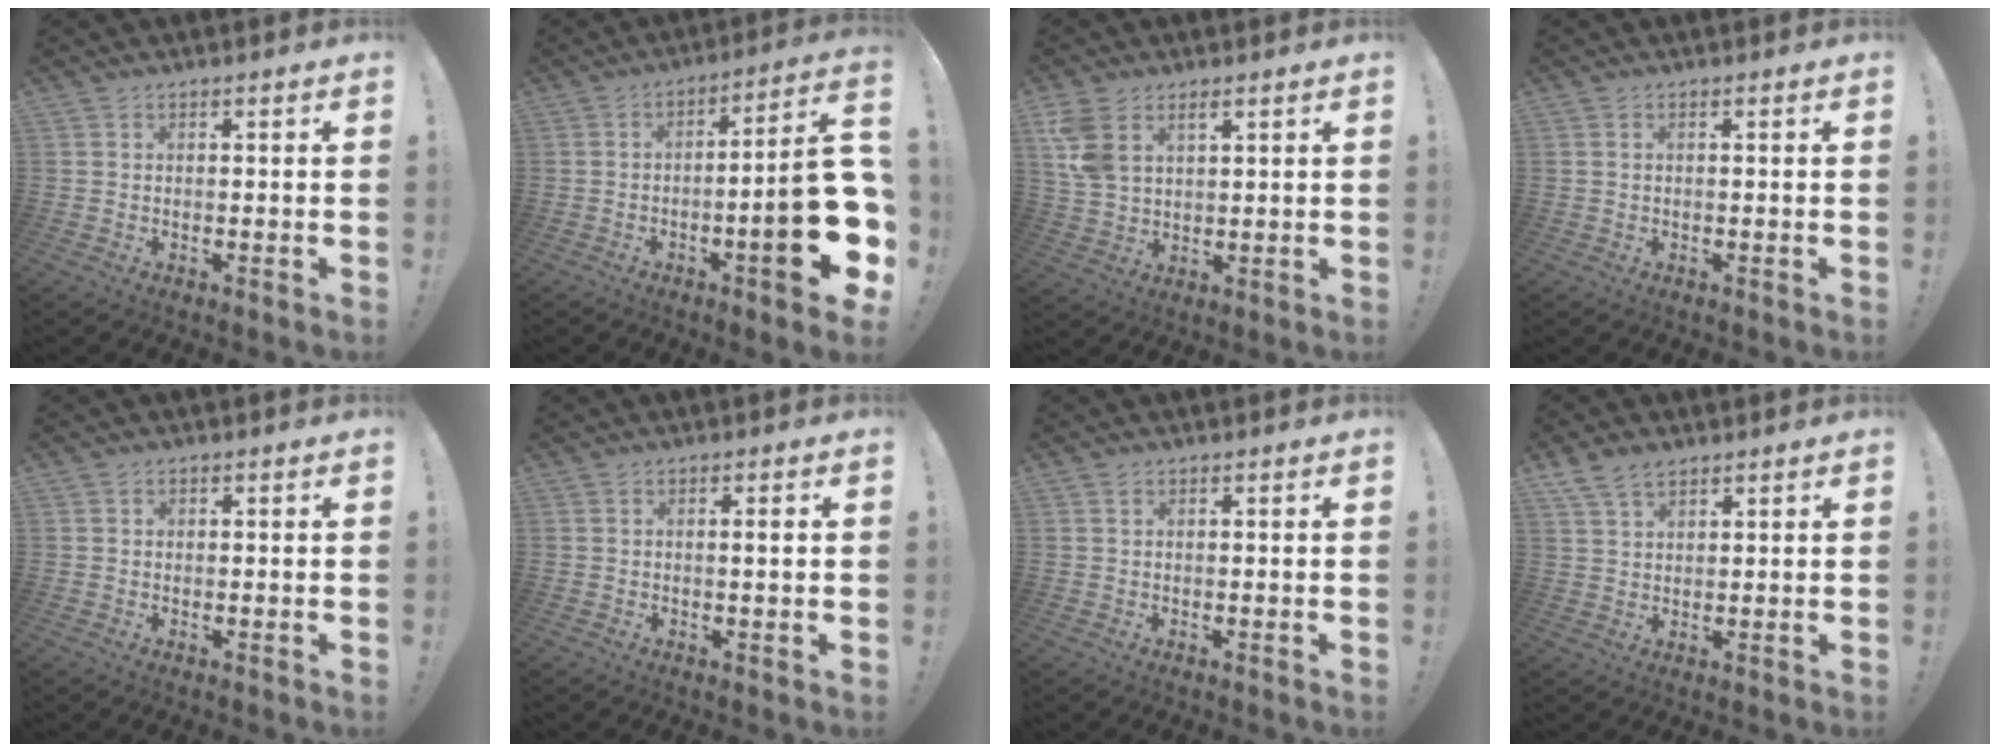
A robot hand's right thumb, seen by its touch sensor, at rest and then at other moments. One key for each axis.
{"total": 19.6, "fx": -5.1, "fy": 3.8, "fz": 18.5, "tx": -0.256, "ty": 0.023, "tz": -0.071}
{"total": 8.3, "fx": 4.2, "fy": 5.0, "fz": 5.1, "tx": -0.106, "ty": -0.010, "tz": 0.080}
{"total": 0.7, "fx": 0.0, "fy": 0.0, "fz": 0.7, "tx": -0.016, "ty": 0.002, "tz": 0.001}
{"total": 0.8, "fx": 0.2, "fy": 0.7, "fz": 0.1, "tx": 0.001, "ty": 0.000, "tz": 0.003}
{"total": 1.5, "fx": 0.2, "fy": 0.0, "fz": 1.5, "tx": -0.020, "ty": -0.004, "tz": -0.001}
{"total": 0.7, "fx": 0.4, "fy": 0.5, "fz": 0.1, "tx": 0.000, "ty": 0.000, "tz": 0.008}
{"total": 5.9, "fx": 4.1, "fy": 3.2, "fz": 2.7, "tx": -0.055, "ty": -0.013, "tz": 0.081}